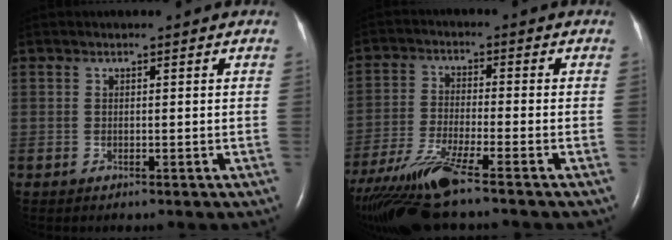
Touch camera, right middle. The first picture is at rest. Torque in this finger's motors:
{"motor_torque": [1.08, -1.07, 0.21, 0.12]}